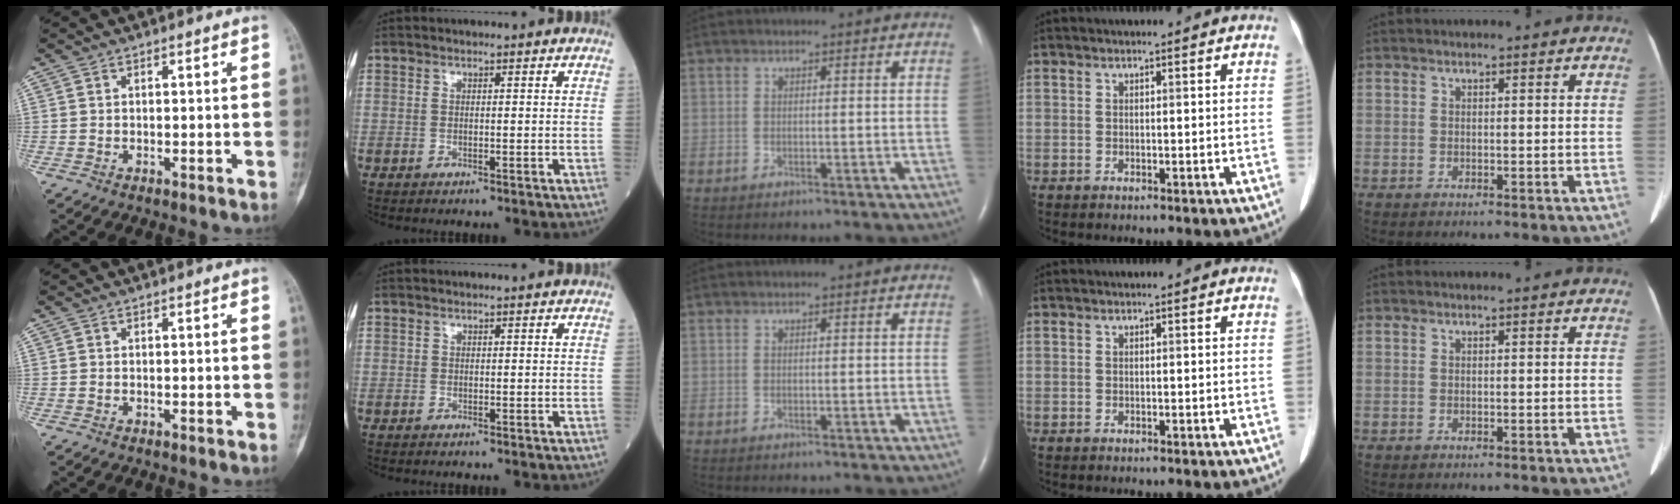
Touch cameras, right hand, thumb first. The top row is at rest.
{}